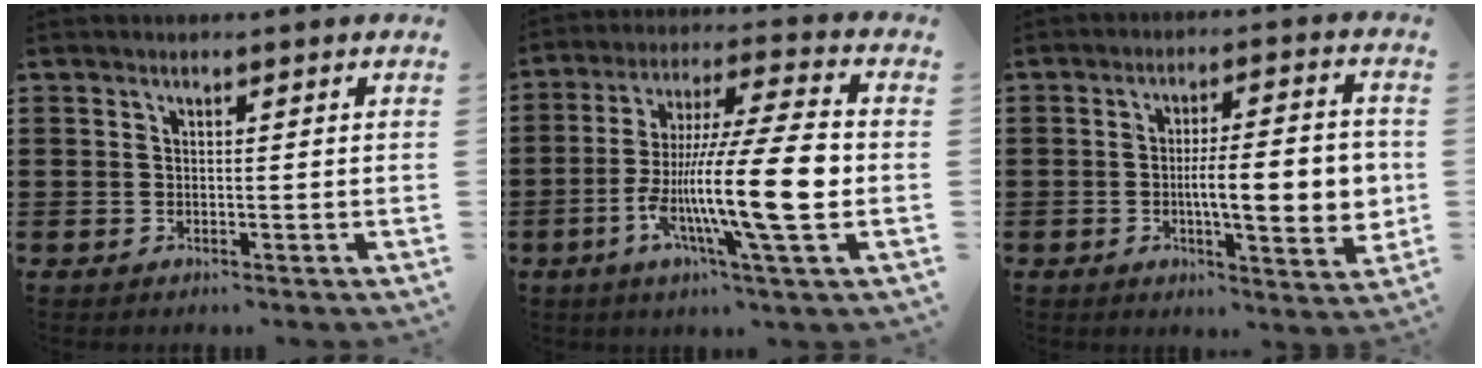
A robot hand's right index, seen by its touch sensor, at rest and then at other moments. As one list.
[{"total": 17.9, "force": [-3.6, 2.2, 17.4], "torque": [-0.315, -0.012, -0.069]}, {"total": 10.9, "force": [-1.0, 2.6, 10.5], "torque": [-0.147, -0.007, -0.022]}]